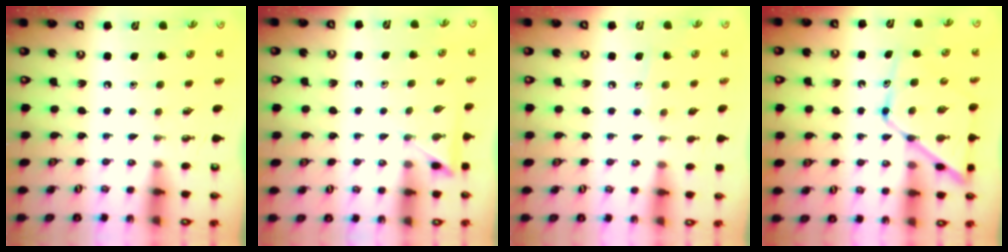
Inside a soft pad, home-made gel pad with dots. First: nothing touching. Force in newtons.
{"total": 4.7, "press": 4.6, "slide": 0.6}
{"total": 5.6, "press": 5.6, "slide": 0.0}
{"total": 12.3, "press": 12.2, "slide": 1.0}